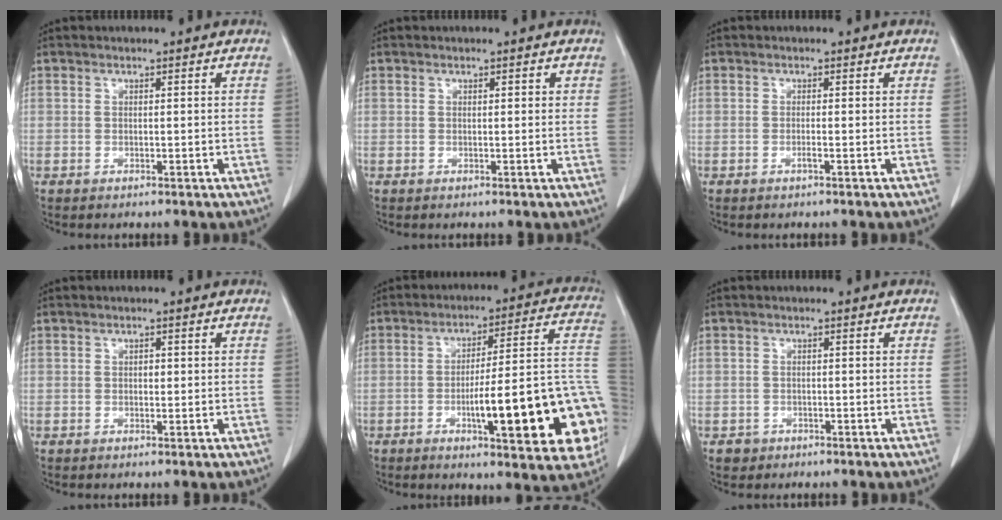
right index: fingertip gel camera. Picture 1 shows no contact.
{"total": 0.9, "force": [0.4, 0.4, 0.7], "torque": [-0.008, 0.001, 0.004]}
{"total": 0.7, "force": [-0.4, -0.1, 0.5], "torque": [-0.009, 0.001, -0.008]}
{"total": 0.8, "force": [0.1, 0.5, 0.6], "torque": [-0.009, 0.002, 0.001]}
{"total": 22.0, "force": [-6.5, 3.5, 20.8], "torque": [-0.192, 0.028, -0.078]}
{"total": 1.7, "force": [-0.9, 1.4, -0.1], "torque": [-0.001, 0.007, -0.014]}